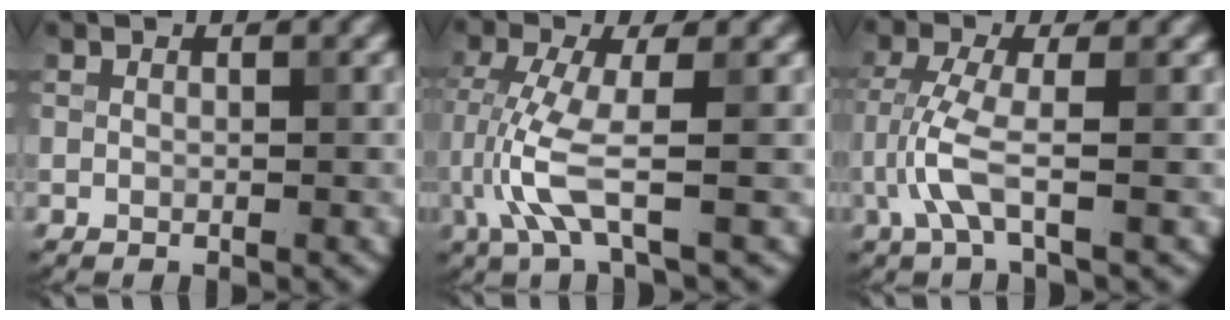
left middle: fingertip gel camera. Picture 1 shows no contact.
{"total": 4.5, "force": [-1.4, 0.8, 4.2], "torque": [-0.113, -0.004, -0.030]}
{"total": 3.3, "force": [-1.3, 0.4, 3.0], "torque": [-0.079, 0.003, -0.033]}